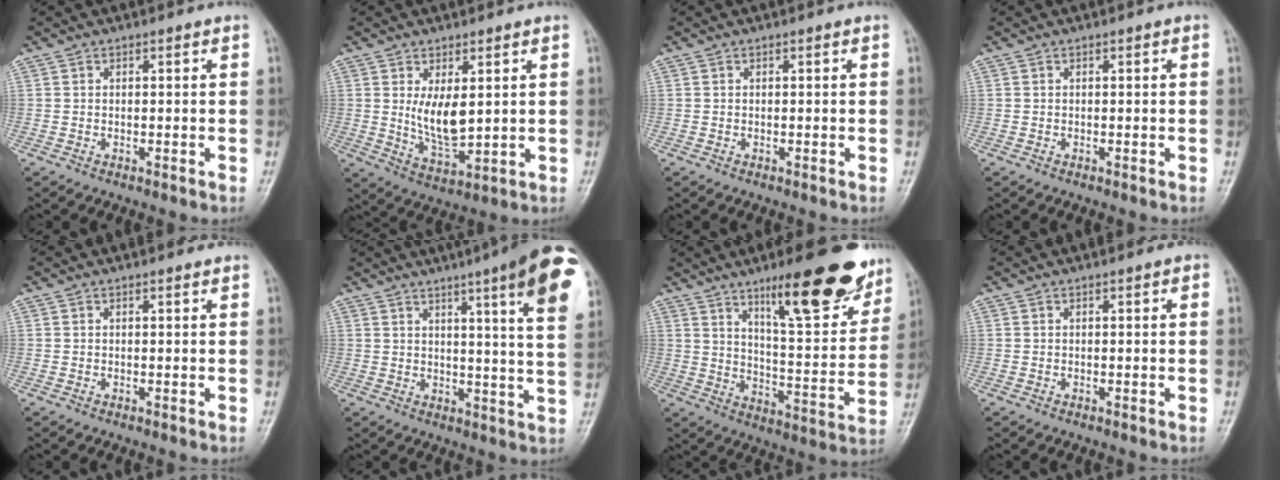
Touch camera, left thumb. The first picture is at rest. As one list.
[{"total": 7.4, "force": [1.6, 3.4, 6.4], "torque": [-0.103, -0.028, 0.043]}, {"total": 0.0}, {"total": 0.0}, {"total": 0.0}, {"total": 17.6, "force": [9.3, 1.7, 14.9], "torque": [-0.176, -0.034, 0.105]}, {"total": 20.9, "force": [13.2, 5.5, 15.3], "torque": [-0.175, -0.067, 0.203]}, {"total": 0.9, "force": [0.2, 0.2, 0.8], "torque": [-0.013, 0.002, 0.002]}]